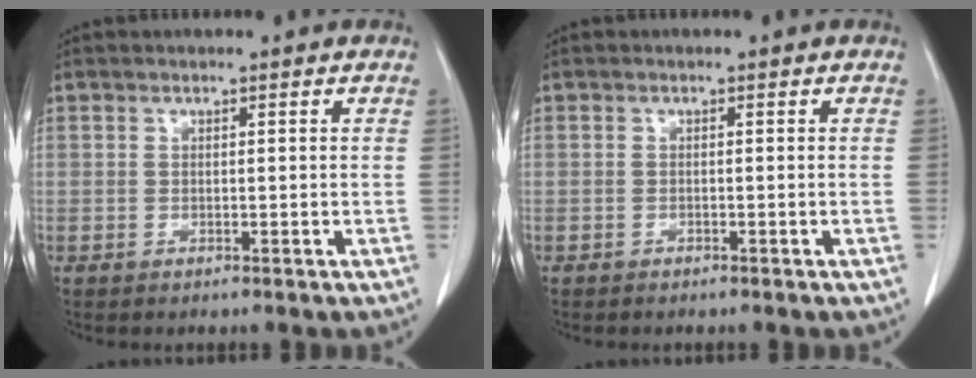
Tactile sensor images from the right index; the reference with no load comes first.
{"total": 0.0}